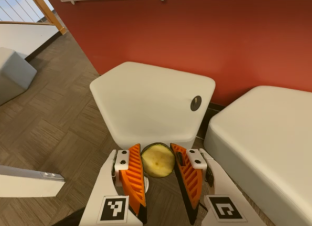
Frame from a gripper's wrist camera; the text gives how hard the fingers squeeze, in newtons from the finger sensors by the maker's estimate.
{"total": 11.5, "left": 11.5, "right": 11.6}